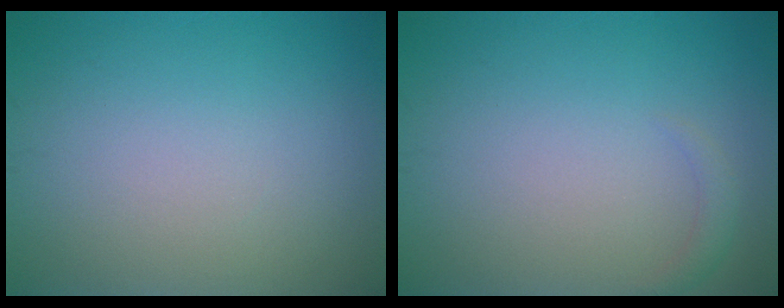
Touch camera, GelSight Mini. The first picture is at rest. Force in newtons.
{"total": 0.9, "press": 0.9, "slide": 0.1}